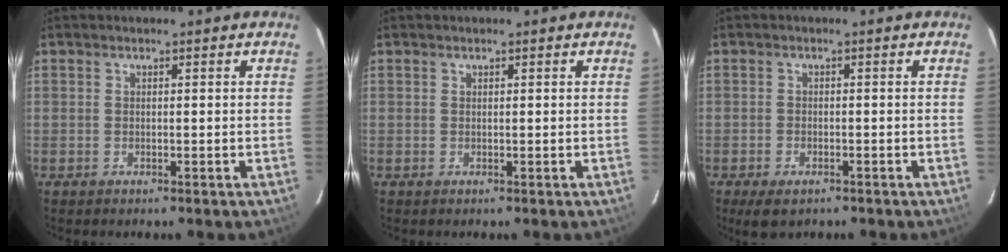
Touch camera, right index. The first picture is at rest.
{"total": 0.0}
{"total": 4.0, "force": [-2.7, 2.0, 2.2], "torque": [-0.052, -0.014, -0.044]}